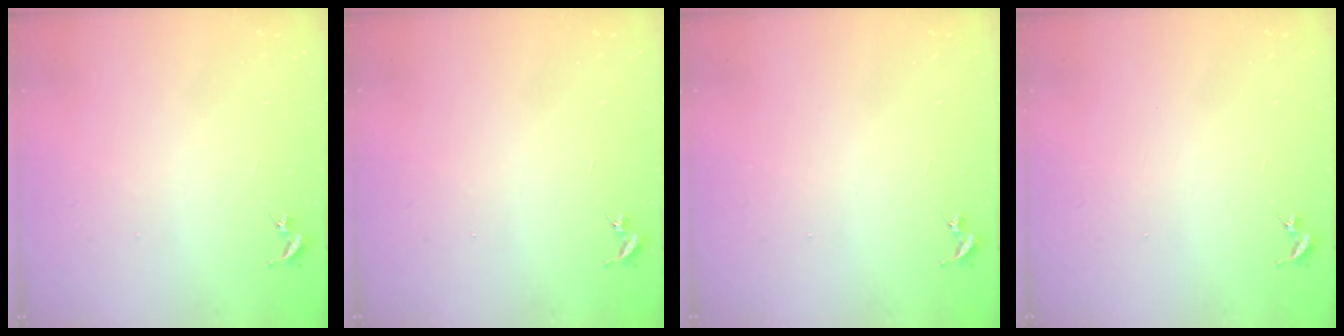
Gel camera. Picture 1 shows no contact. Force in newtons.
{"total": 0.0}
{"total": 0.0}
{"total": 0.0}